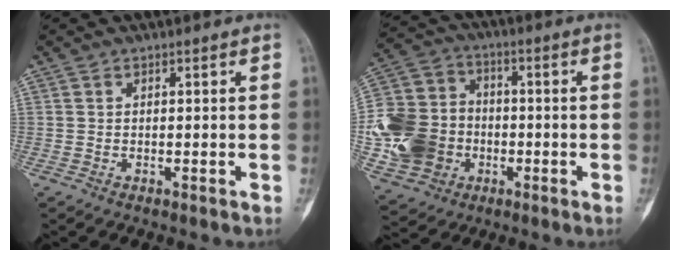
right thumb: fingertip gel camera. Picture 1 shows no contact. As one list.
[{"total": 17.1, "force": [-3.4, 14.4, 8.6], "torque": [-0.160, 0.020, -0.062]}]